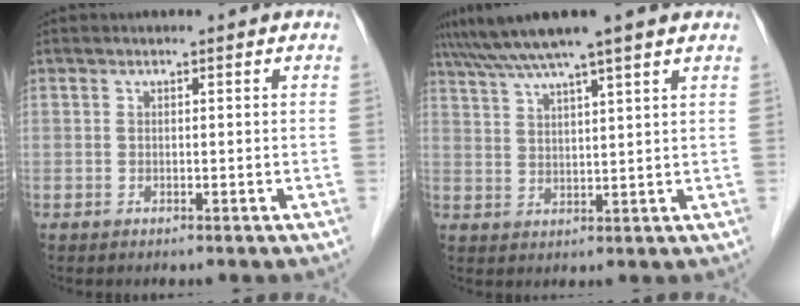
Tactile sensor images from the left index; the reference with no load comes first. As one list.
[{"total": 9.2, "force": [7.5, -0.7, 5.3], "torque": [-0.097, 0.031, 0.117]}]